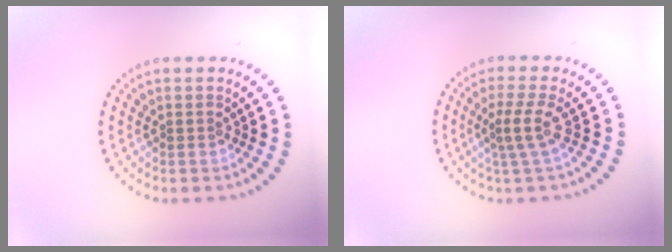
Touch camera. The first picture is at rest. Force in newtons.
{"total": 2.5, "press": 1.6, "slide": 2.0}